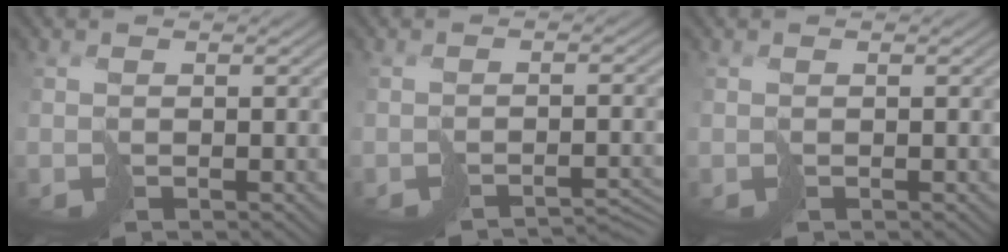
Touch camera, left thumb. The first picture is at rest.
{"total": 3.0, "force": [-2.5, 0.3, 1.5], "torque": [-0.022, 0.000, -0.041]}
{"total": 0.0}